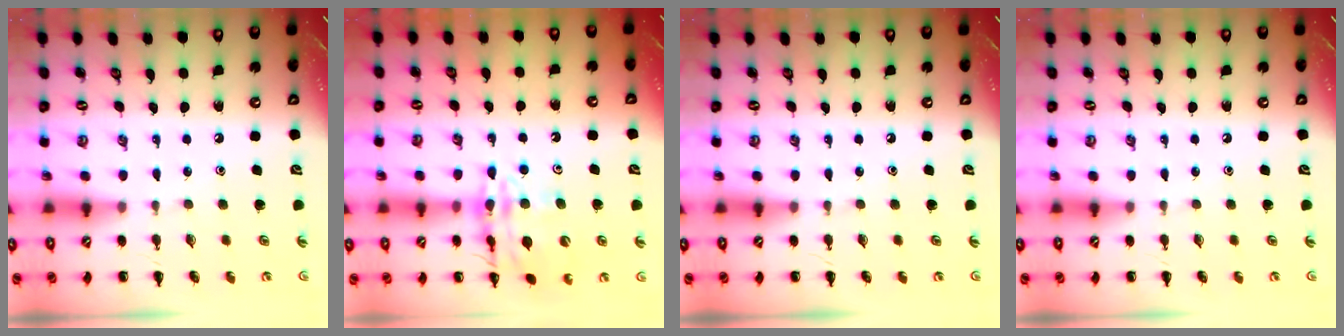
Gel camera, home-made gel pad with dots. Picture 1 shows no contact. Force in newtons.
{"total": 15.8, "press": 15.6, "slide": 2.2}
{"total": 0.0}
{"total": 0.0}